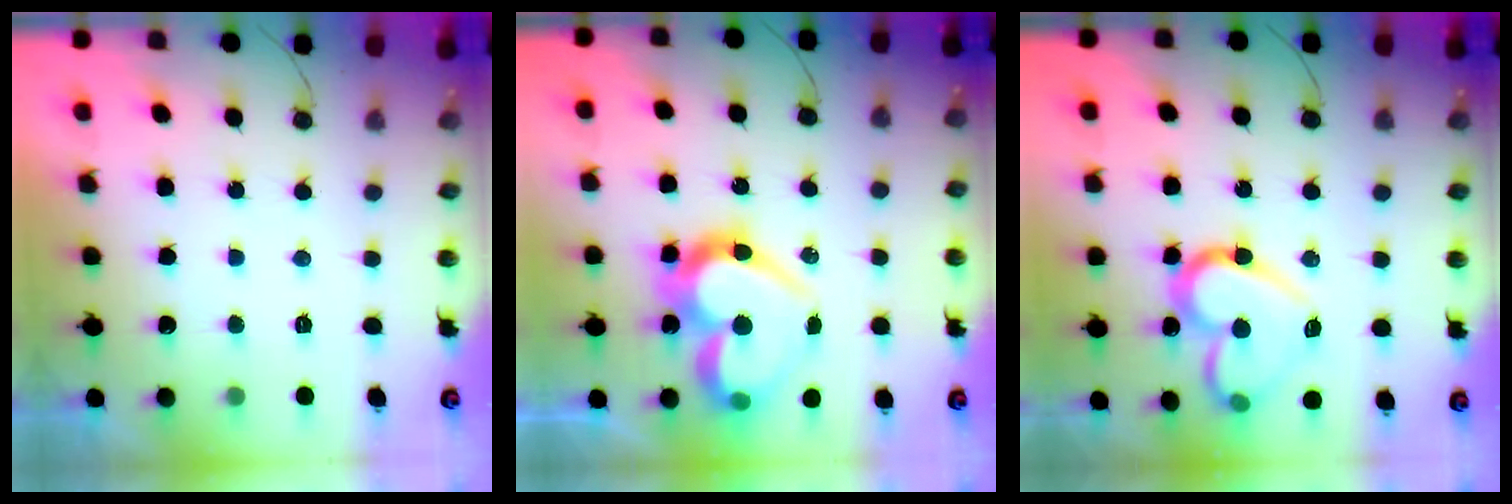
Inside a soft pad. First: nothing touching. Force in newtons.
{"total": 19.2, "press": 19.1, "slide": 2.1}
{"total": 15.1, "press": 15.0, "slide": 0.8}